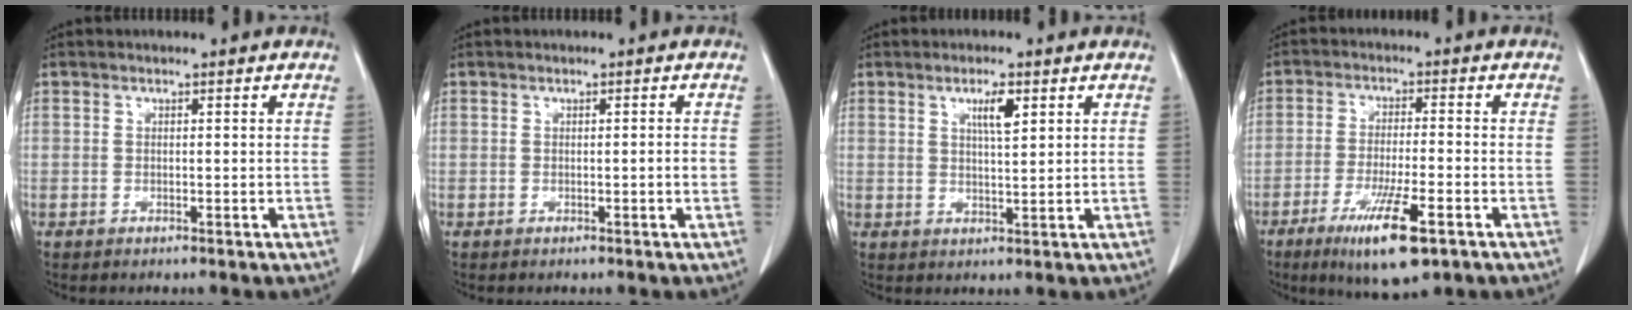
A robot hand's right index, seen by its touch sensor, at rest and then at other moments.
{"total": 1.0, "force": [-0.2, -0.1, 1.0], "torque": [-0.014, -0.001, 0.000]}
{"total": 3.6, "force": [1.7, 0.5, 3.2], "torque": [-0.055, -0.001, 0.030]}
{"total": 10.6, "force": [-5.7, 1.5, 8.8], "torque": [-0.158, -0.024, -0.090]}